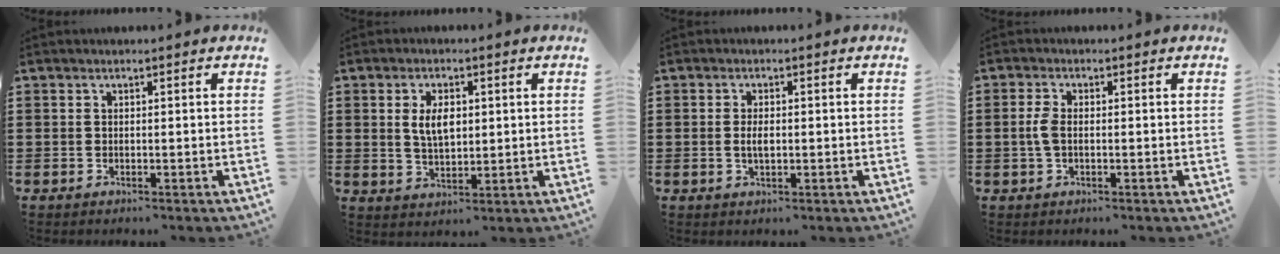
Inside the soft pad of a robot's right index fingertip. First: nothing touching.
{"total": 4.8, "force": [0.9, 2.4, 4.0], "torque": [-0.076, 0.007, 0.011]}
{"total": 2.3, "force": [-0.1, 1.0, 2.1], "torque": [-0.039, 0.003, -0.002]}
{"total": 3.2, "force": [-0.2, 1.6, 2.8], "torque": [-0.070, -0.001, -0.008]}